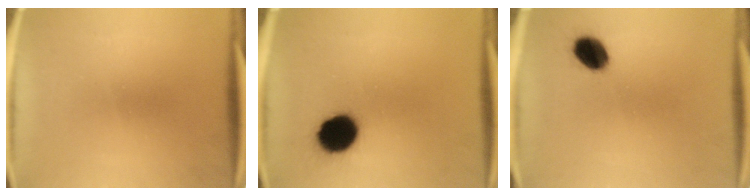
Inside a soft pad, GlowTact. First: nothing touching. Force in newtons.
{"total": 11.5}
{"total": 7.1}